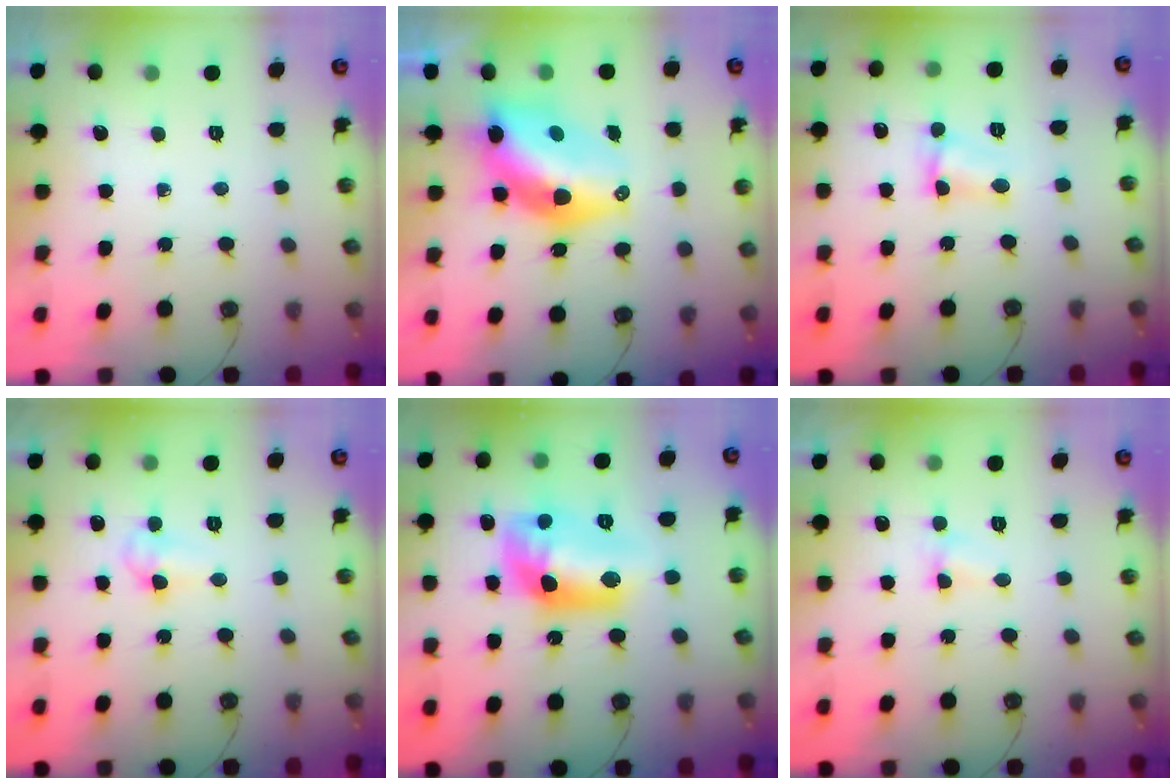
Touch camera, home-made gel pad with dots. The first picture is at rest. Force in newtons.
{"total": 12.3, "press": 12.2, "slide": 1.1}
{"total": 3.2, "press": 3.2, "slide": 0.4}
{"total": 4.5, "press": 4.4, "slide": 1.0}
{"total": 15.1, "press": 15.0, "slide": 1.1}
{"total": 4.7, "press": 4.6, "slide": 0.6}